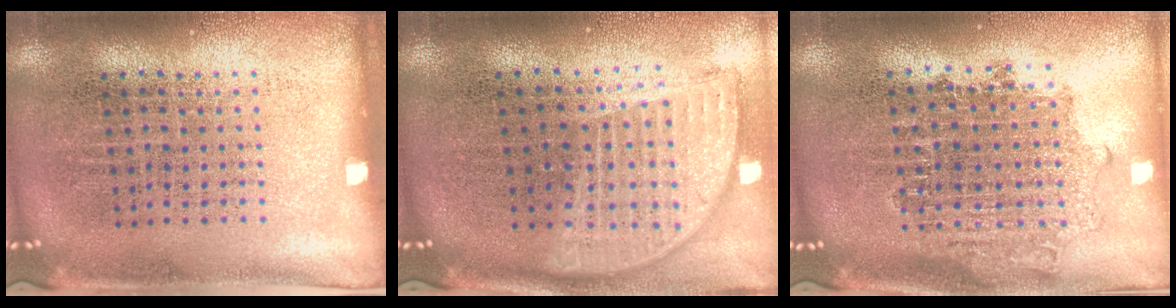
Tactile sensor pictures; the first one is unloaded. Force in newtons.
{"total": 1.9, "press": 1.5, "slide": 1.1}
{"total": 1.7, "press": 1.4, "slide": 1.0}